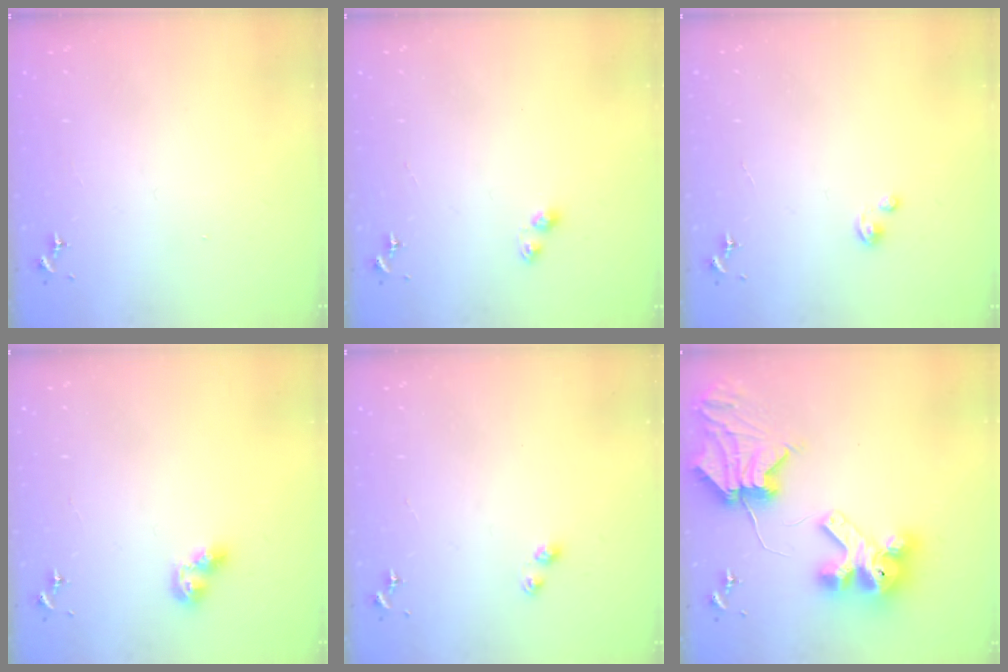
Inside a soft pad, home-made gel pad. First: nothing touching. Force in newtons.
{"total": 3.1, "press": 3.1, "slide": 0.4}
{"total": 1.5, "press": 1.5, "slide": 0.2}
{"total": 6.9, "press": 6.9, "slide": 0.7}
{"total": 3.2, "press": 3.2, "slide": 0.4}
{"total": 12.4, "press": 12.3, "slide": 1.6}